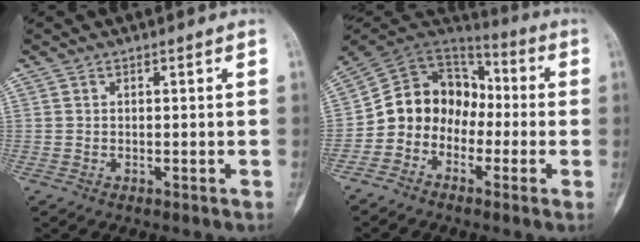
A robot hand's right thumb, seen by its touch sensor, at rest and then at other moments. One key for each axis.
{"total": 12.6, "fx": -3.2, "fy": 10.6, "fz": 6.0, "tx": -0.075, "ty": 0.078, "tz": -0.072}